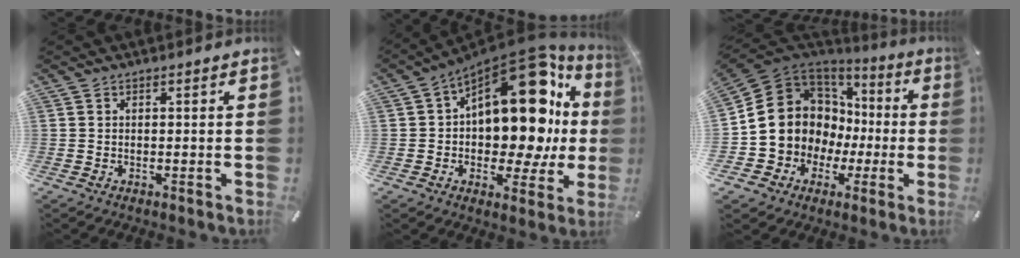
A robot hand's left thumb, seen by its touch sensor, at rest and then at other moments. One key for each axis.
{"total": 20.1, "fx": 6.4, "fy": 11.2, "fz": 15.5, "tx": -0.205, "ty": -0.061, "tz": 0.105}
{"total": 13.8, "fx": -0.1, "fy": 13.2, "fz": 3.8, "tx": -0.089, "ty": -0.020, "tz": 0.021}